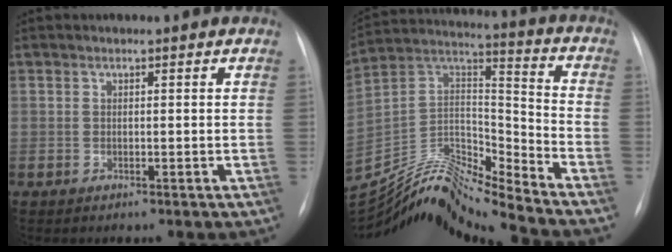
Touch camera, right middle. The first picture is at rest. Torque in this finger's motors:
{"motor_torque": [-0.75, -1.03, -0.32, -0.05]}